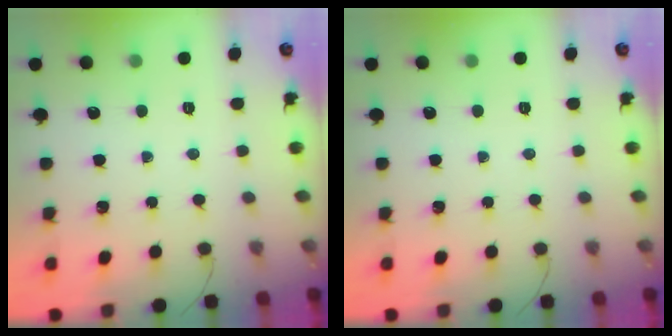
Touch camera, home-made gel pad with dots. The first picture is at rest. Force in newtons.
{"total": 0.0}